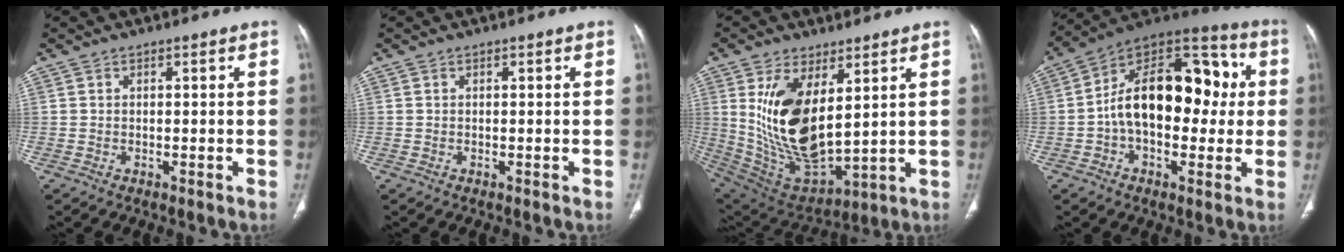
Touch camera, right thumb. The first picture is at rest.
{"total": 0.0}
{"total": 18.2, "force": [4.9, 8.8, 15.2], "torque": [-0.275, -0.031, 0.120]}
{"total": 21.8, "force": [0.8, 13.1, 17.4], "torque": [-0.237, 0.046, 0.005]}